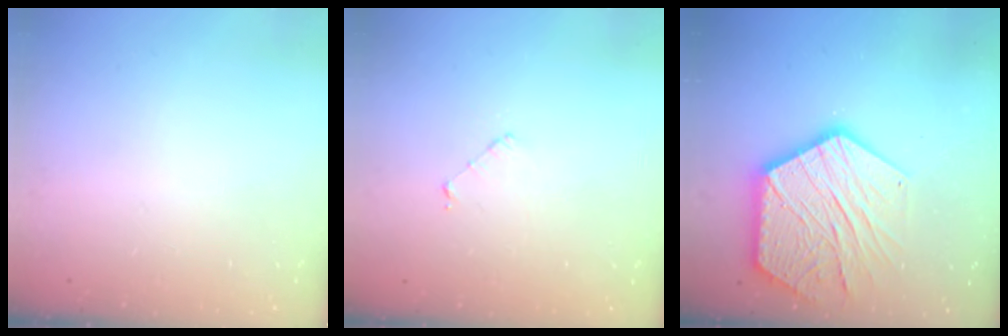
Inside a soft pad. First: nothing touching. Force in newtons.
{"total": 3.5, "press": 3.5, "slide": 0.2}
{"total": 21.4, "press": 21.4, "slide": 1.7}